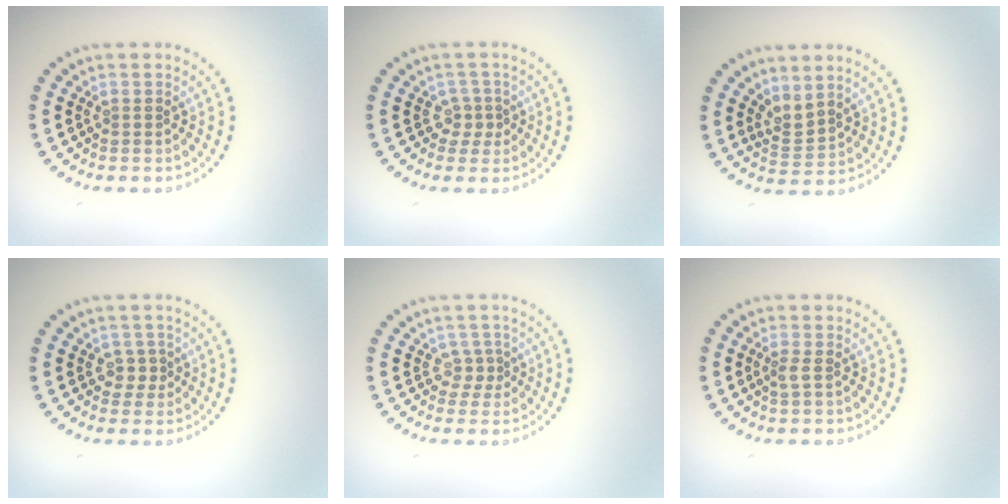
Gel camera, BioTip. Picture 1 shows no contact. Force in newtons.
{"total": 1.7, "press": 1.2, "slide": 1.3}
{"total": 2.2, "press": 1.5, "slide": 1.6}
{"total": 1.5, "press": 1.2, "slide": 0.9}
{"total": 1.3, "press": 1.0, "slide": 0.9}
{"total": 1.0, "press": 0.7, "slide": 0.6}